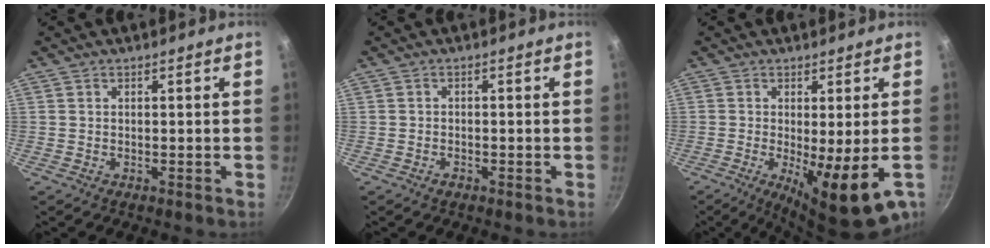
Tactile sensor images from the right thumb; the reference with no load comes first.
{"total": 1.3, "force": [-0.9, 0.8, 0.6], "torque": [-0.012, 0.008, -0.017]}
{"total": 11.5, "force": [-3.1, 2.4, 10.8], "torque": [-0.160, -0.018, -0.037]}